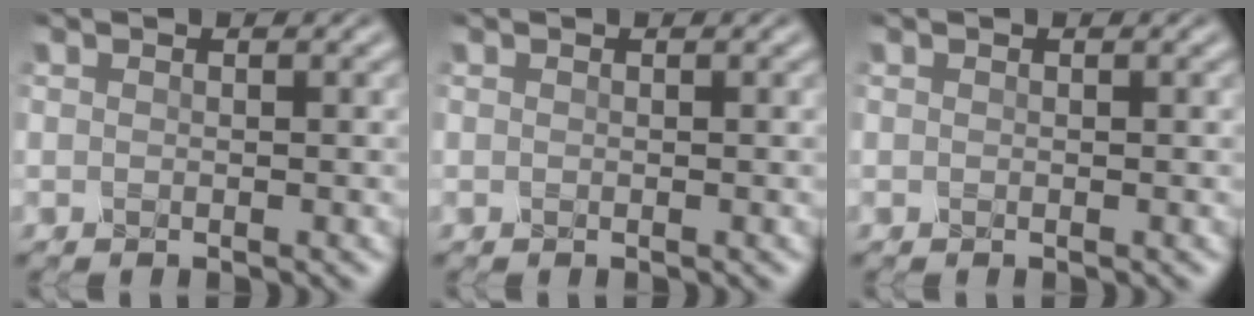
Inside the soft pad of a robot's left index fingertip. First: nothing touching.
{"total": 0.0}
{"total": 0.0}